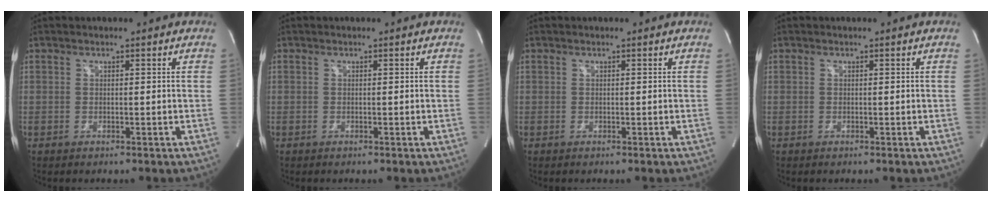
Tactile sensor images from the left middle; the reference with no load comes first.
{"total": 0.0}
{"total": 0.0}
{"total": 0.0}